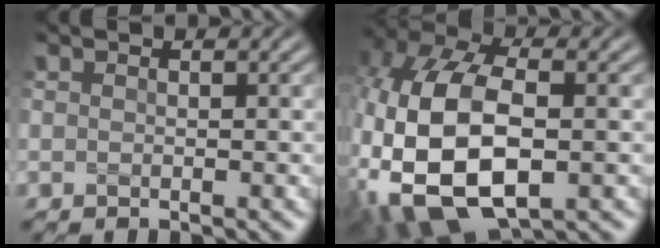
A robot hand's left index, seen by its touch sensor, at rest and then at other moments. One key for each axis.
{"total": 13.6, "fx": -1.4, "fy": 8.3, "fz": 10.7, "tx": -0.240, "ty": -0.012, "tz": -0.022}